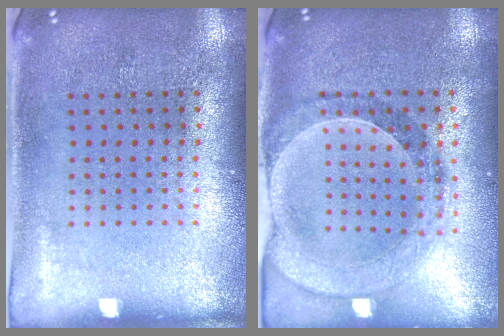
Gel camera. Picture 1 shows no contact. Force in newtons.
{"total": 1.0, "press": 0.9, "slide": 0.2}